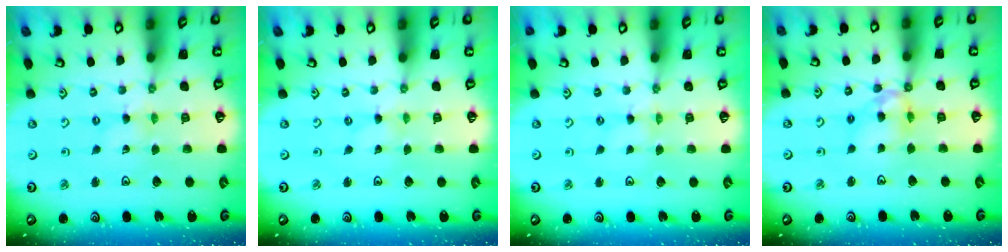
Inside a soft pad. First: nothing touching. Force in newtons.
{"total": 0.0}
{"total": 0.0}
{"total": 10.3, "press": 10.3, "slide": 1.1}